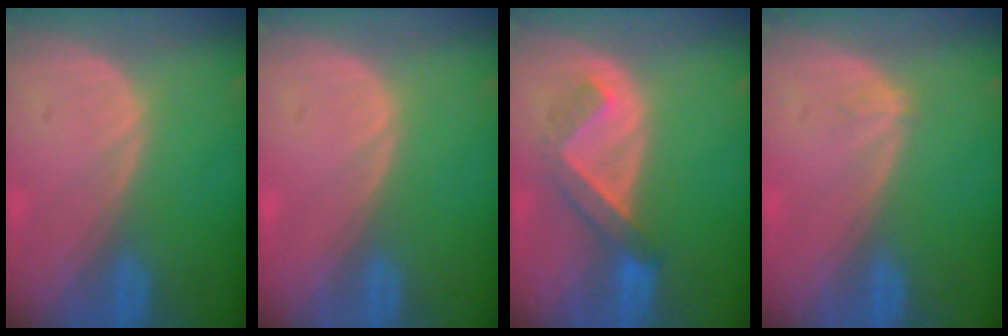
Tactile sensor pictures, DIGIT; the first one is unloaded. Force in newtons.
{"total": 0.7, "press": 0.0, "slide": 0.7}
{"total": 5.1, "press": 4.8, "slide": 1.6}
{"total": 0.9, "press": 0.6, "slide": 0.6}